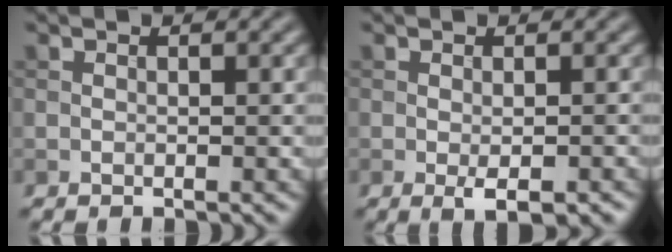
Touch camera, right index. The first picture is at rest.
{"total": 2.4, "force": [-1.0, 0.8, 2.0], "torque": [-0.034, -0.006, -0.012]}